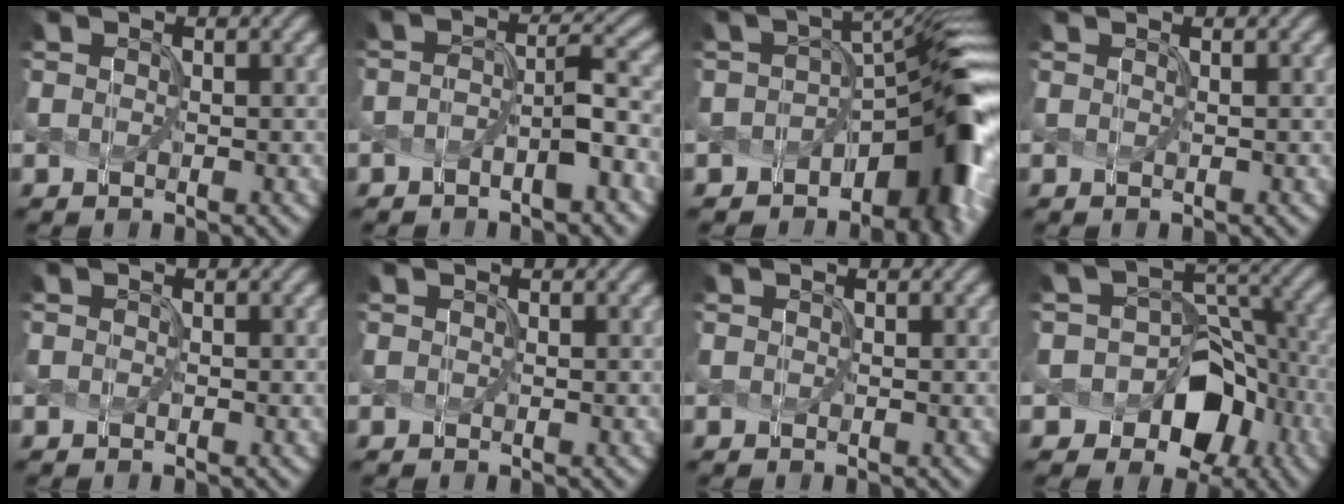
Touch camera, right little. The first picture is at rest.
{"total": 3.1, "force": [-1.2, 0.8, 2.8], "torque": [-0.049, 0.004, -0.028]}
{"total": 10.3, "force": [-4.0, 4.8, 8.1], "torque": [-0.083, -0.005, -0.067]}
{"total": 0.0}
{"total": 0.0}
{"total": 0.0}
{"total": 0.0}
{"total": 9.1, "force": [-3.9, 6.8, 4.6], "torque": [-0.036, 0.016, -0.067]}